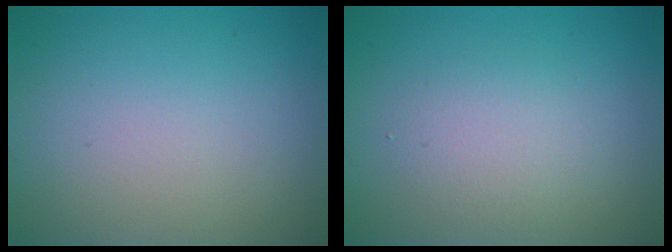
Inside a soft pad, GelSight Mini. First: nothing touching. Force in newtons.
{"total": 2.3, "press": 2.3, "slide": 0.2}